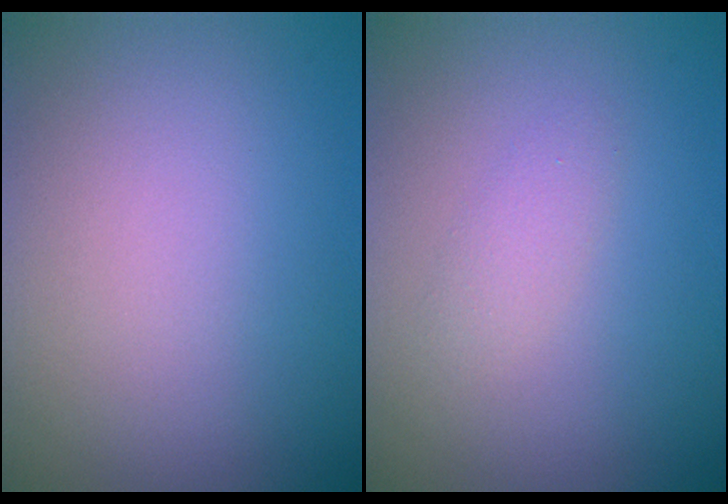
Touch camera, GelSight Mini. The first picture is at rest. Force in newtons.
{"total": 1.2, "press": 1.2, "slide": 0.1}